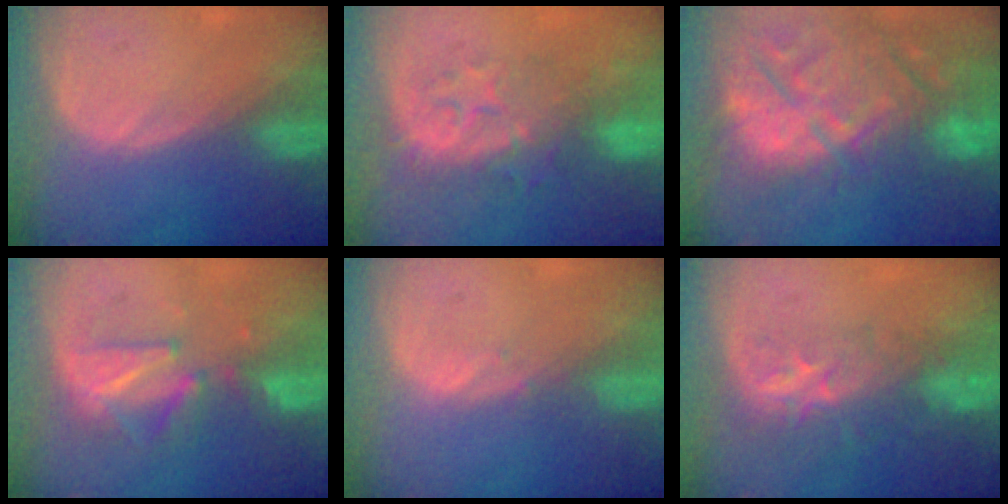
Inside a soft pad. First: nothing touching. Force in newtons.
{"total": 8.0, "press": 7.9, "slide": 1.6}
{"total": 15.3, "press": 13.0, "slide": 8.0}
{"total": 6.2, "press": 6.2, "slide": 0.6}
{"total": 0.6, "press": 0.6, "slide": 0.1}
{"total": 8.7, "press": 7.2, "slide": 5.0}